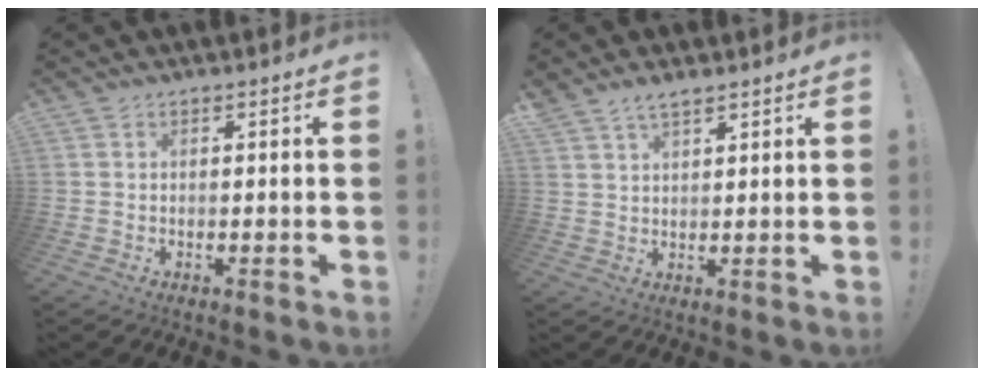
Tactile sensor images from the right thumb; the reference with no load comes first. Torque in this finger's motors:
{"motor_torque": [0.05, 0.13, 0.77, 0.67, 0.00]}